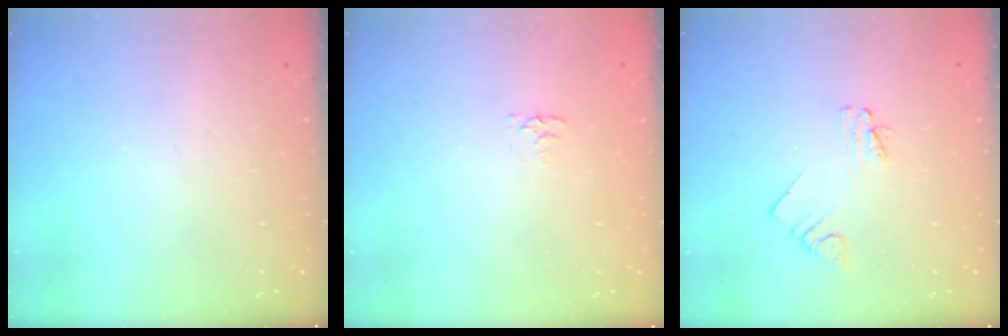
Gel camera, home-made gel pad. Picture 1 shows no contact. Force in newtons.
{"total": 2.5, "press": 2.5, "slide": 0.4}
{"total": 2.4, "press": 2.4, "slide": 0.3}